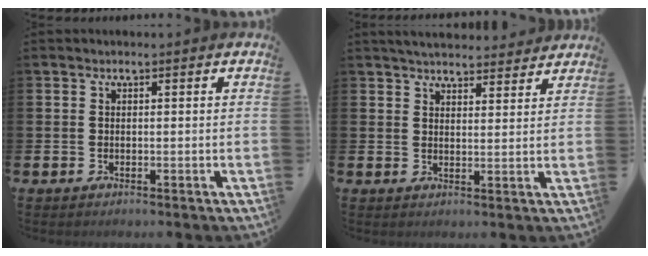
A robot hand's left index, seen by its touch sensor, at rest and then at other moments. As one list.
[{"total": 4.3, "force": [4.2, 0.7, 0.5], "torque": [-0.016, -0.022, 0.076]}]